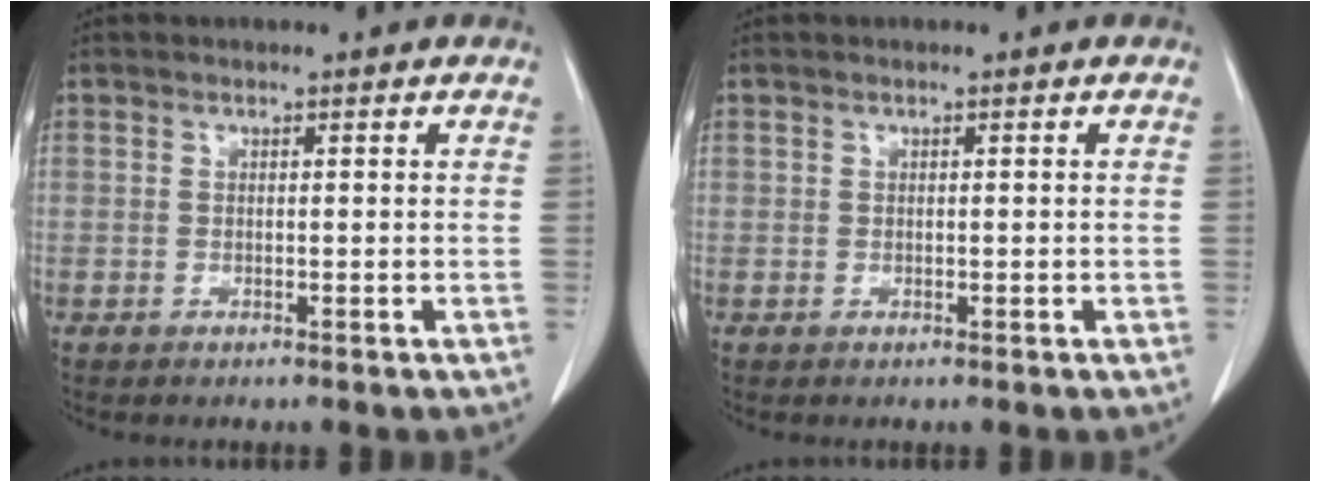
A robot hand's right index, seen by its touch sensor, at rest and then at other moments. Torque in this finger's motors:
{"motor_torque": [-0.04, 0.02, -0.02, 0.00]}